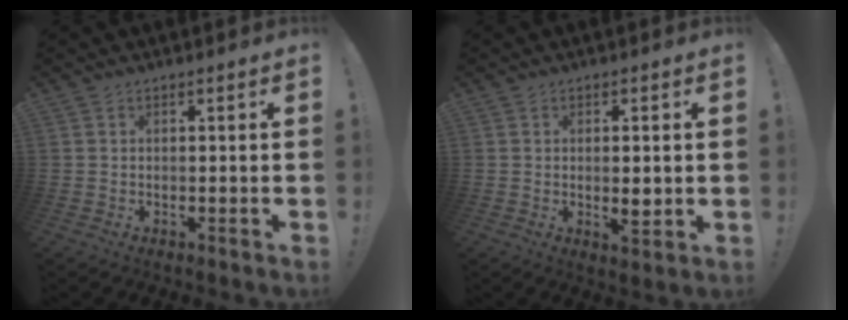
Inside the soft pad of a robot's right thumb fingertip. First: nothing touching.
{"total": 4.0, "force": [-0.2, 1.4, 3.8], "torque": [-0.047, -0.004, -0.004]}